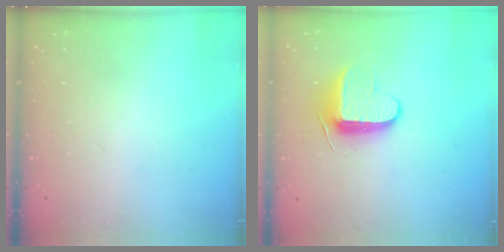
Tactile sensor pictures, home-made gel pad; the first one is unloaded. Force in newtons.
{"total": 9.1, "press": 9.1, "slide": 1.0}